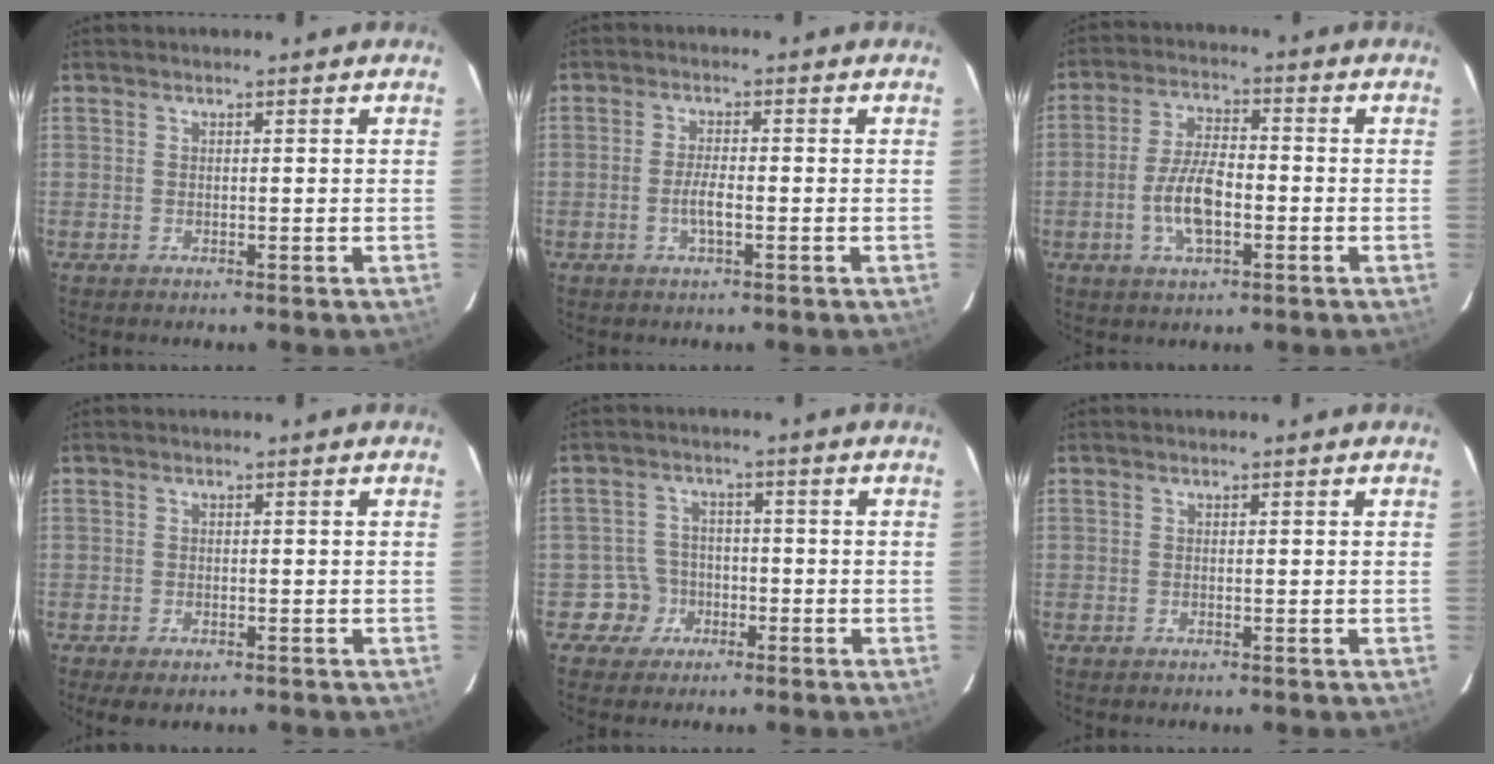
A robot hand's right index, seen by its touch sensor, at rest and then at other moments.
{"total": 3.1, "force": [-1.1, 0.7, 2.8], "torque": [-0.057, -0.003, -0.020]}
{"total": 8.7, "force": [-2.5, 3.6, 7.5], "torque": [-0.152, 0.004, -0.046]}
{"total": 3.4, "force": [-2.2, 1.5, 2.1], "torque": [-0.046, -0.012, -0.036]}
{"total": 4.8, "force": [-2.2, 4.3, -0.2], "torque": [-0.001, 0.023, -0.036]}
{"total": 0.0}